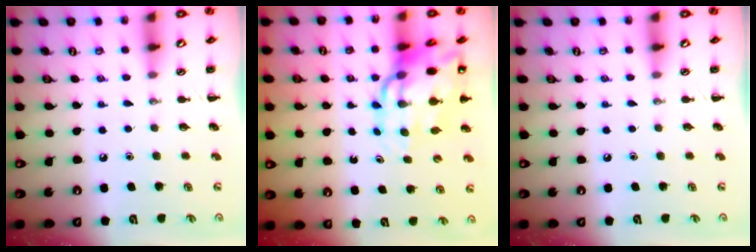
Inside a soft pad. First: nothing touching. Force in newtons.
{"total": 15.0, "press": 14.4, "slide": 4.1}
{"total": 0.0}